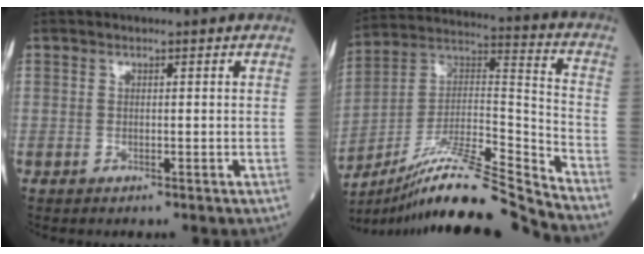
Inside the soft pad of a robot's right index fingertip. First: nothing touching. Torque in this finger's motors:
{"motor_torque": [-0.18, -0.41, 0.43, 0.11]}